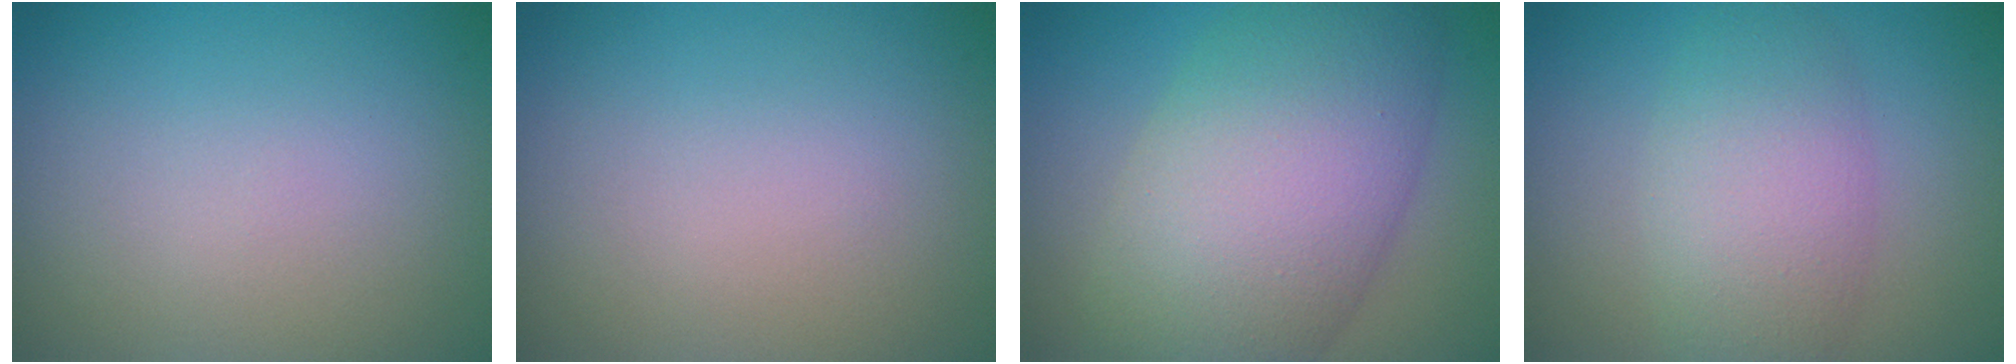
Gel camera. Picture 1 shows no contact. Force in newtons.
{"total": 0.0}
{"total": 10.8, "press": 10.8, "slide": 0.1}
{"total": 5.1, "press": 5.1, "slide": 0.1}